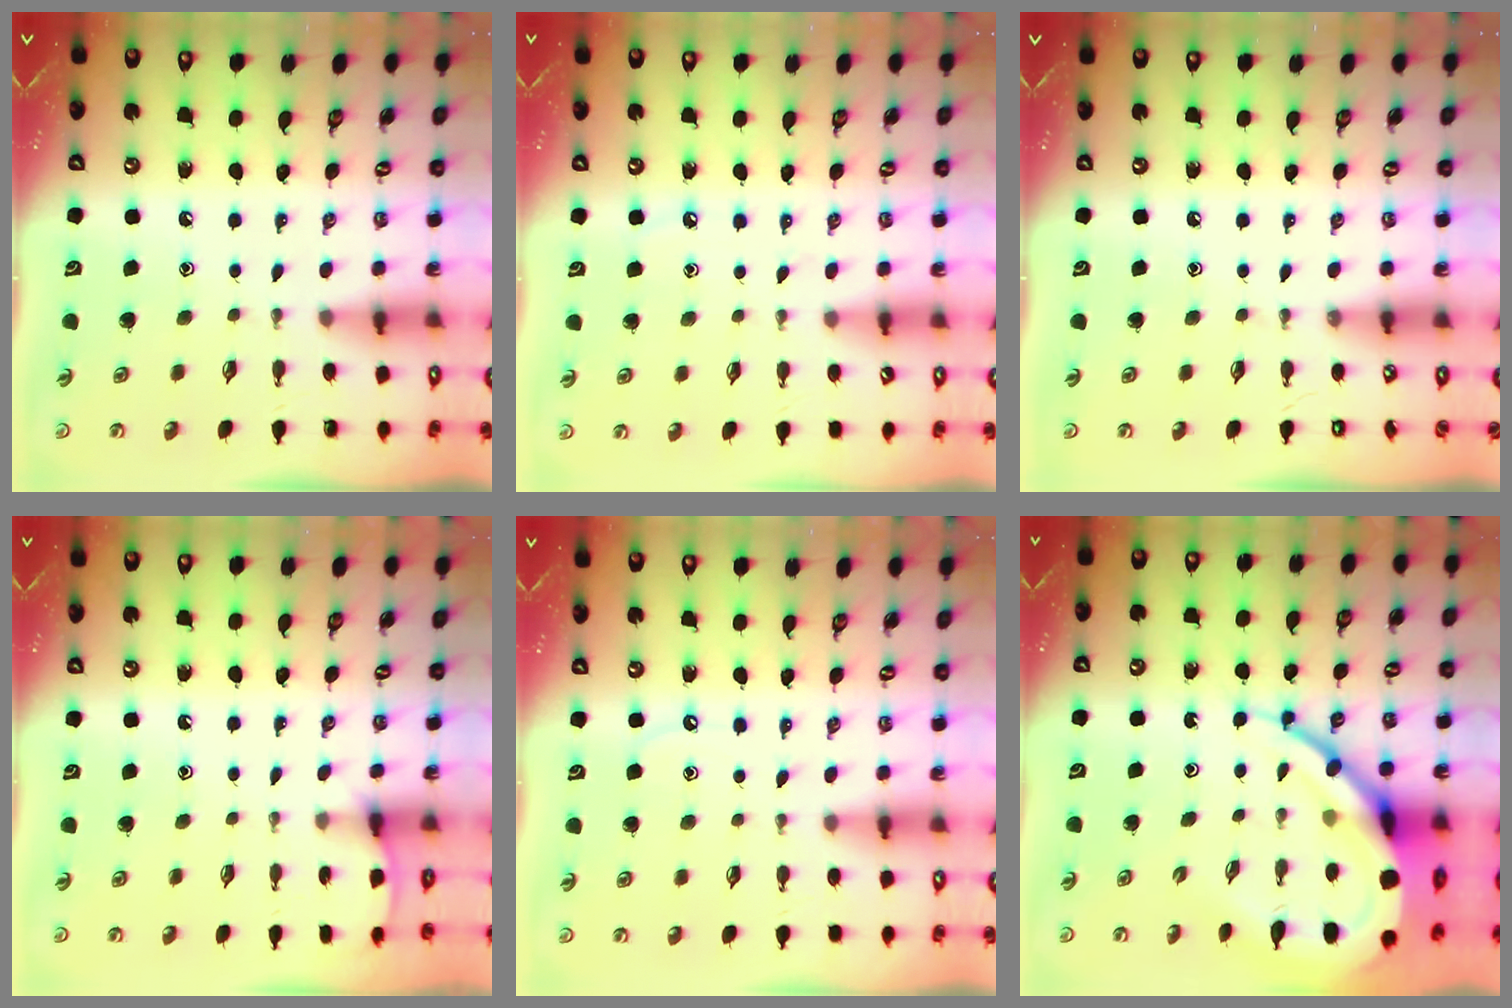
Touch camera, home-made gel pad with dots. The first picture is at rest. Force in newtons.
{"total": 5.5, "press": 5.5, "slide": 0.7}
{"total": 0.0}
{"total": 3.7, "press": 3.7, "slide": 0.4}
{"total": 4.5, "press": 4.4, "slide": 0.4}
{"total": 17.0, "press": 16.9, "slide": 1.8}